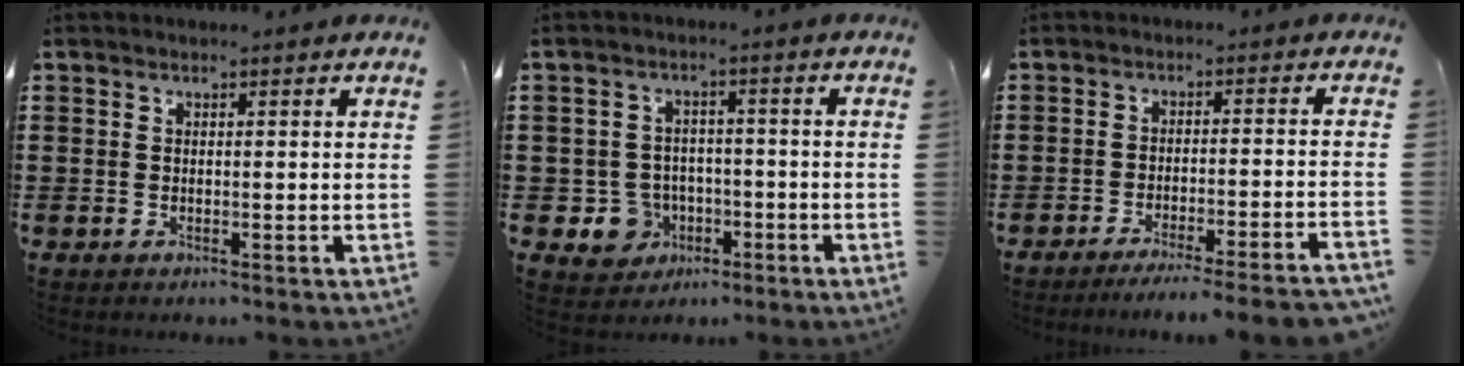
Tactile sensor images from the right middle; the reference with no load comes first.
{"total": 5.4, "force": [-2.0, 4.7, 1.6], "torque": [-0.037, 0.008, -0.038]}
{"total": 4.0, "force": [-3.6, -0.5, 1.7], "torque": [-0.025, -0.007, -0.071]}